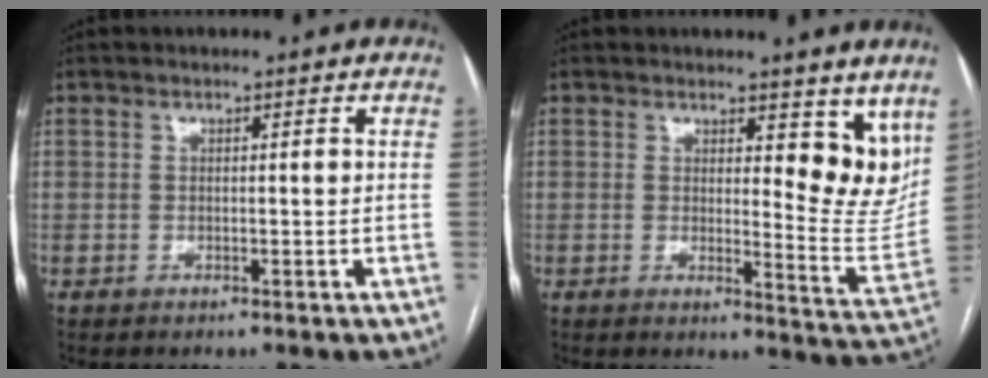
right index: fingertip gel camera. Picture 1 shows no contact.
{"total": 9.3, "force": [5.9, 3.1, 6.4], "torque": [-0.063, -0.031, 0.070]}